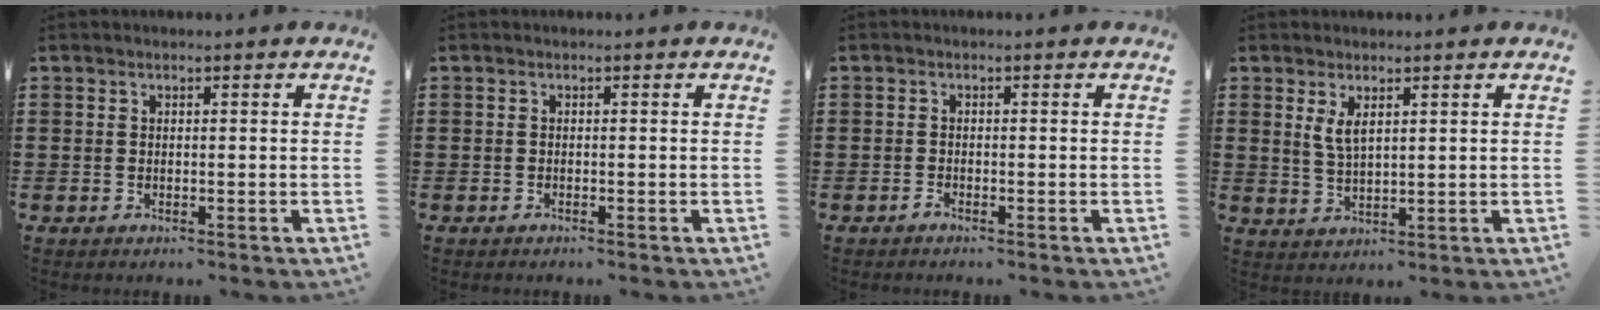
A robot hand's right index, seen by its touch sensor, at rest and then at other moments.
{"total": 0.0}
{"total": 0.8, "force": [-0.7, -0.1, 0.3], "torque": [-0.007, -0.004, -0.014]}
{"total": 3.1, "force": [1.5, 1.2, 2.5], "torque": [-0.052, 0.004, 0.025]}